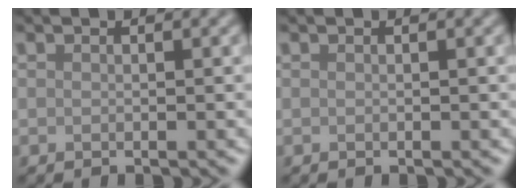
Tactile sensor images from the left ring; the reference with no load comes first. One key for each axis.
{"total": 0.0}